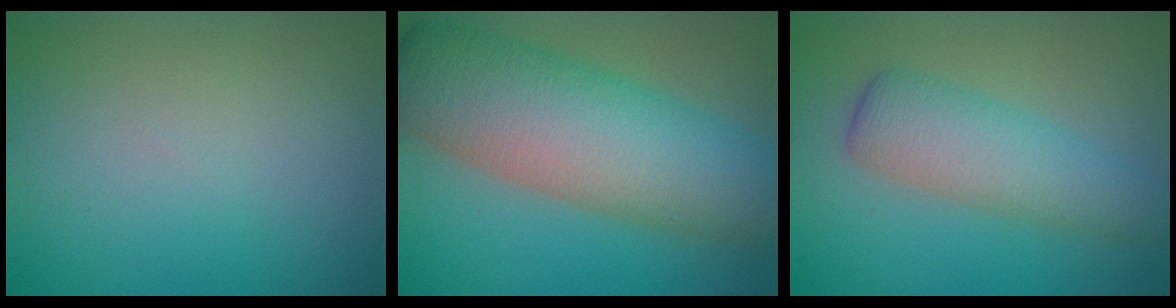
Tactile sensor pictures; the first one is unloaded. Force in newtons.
{"total": 12.3, "press": 12.3, "slide": 0.4}
{"total": 5.1, "press": 5.1, "slide": 0.1}